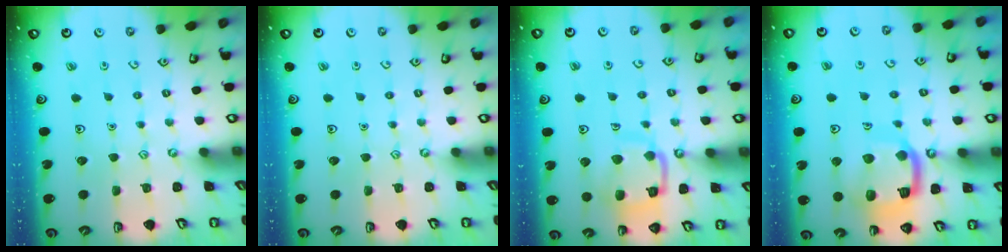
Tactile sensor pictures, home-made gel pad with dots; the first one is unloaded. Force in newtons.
{"total": 0.0}
{"total": 13.3, "press": 13.2, "slide": 1.5}
{"total": 15.5, "press": 15.4, "slide": 1.6}